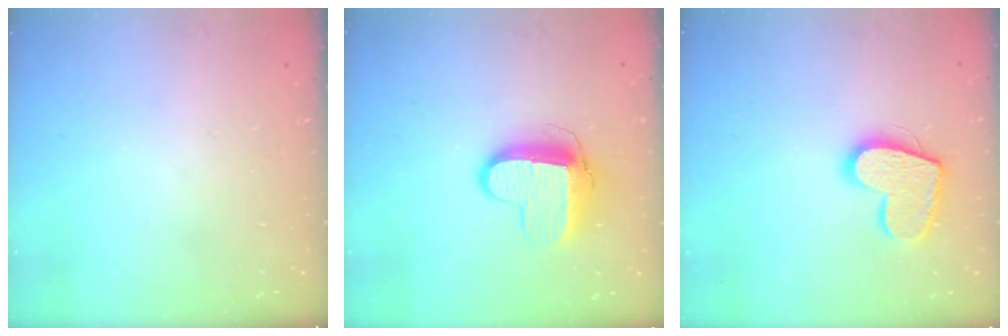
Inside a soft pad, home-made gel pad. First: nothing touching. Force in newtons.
{"total": 11.1, "press": 11.1, "slide": 0.8}
{"total": 14.3, "press": 14.3, "slide": 1.1}